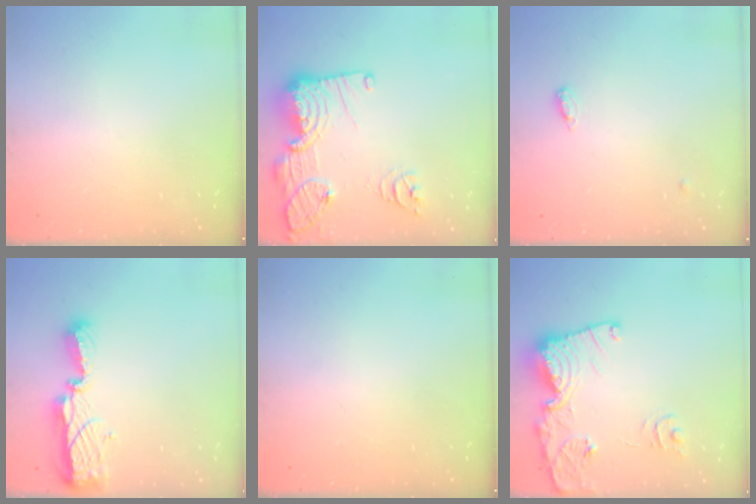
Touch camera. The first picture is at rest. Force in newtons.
{"total": 18.4, "press": 18.3, "slide": 1.7}
{"total": 4.0, "press": 3.9, "slide": 0.7}
{"total": 8.3, "press": 8.3, "slide": 0.8}
{"total": 0.0}
{"total": 16.2, "press": 16.2, "slide": 1.6}